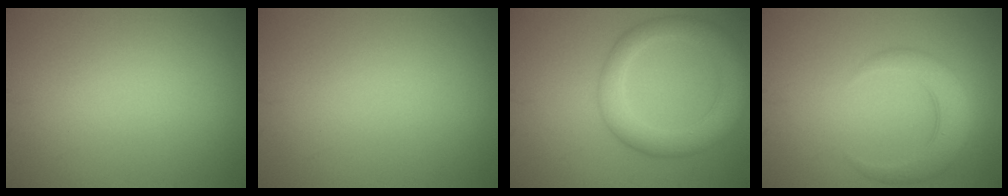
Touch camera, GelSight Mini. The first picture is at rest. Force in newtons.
{"total": 0.0}
{"total": 5.5, "press": 5.5, "slide": 0.2}
{"total": 3.9, "press": 3.9, "slide": 0.1}